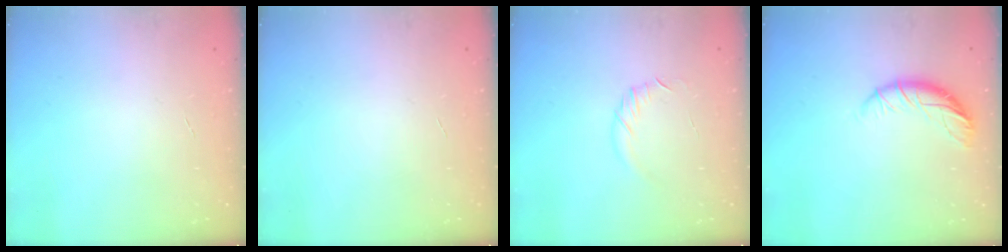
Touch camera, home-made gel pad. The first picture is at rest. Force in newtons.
{"total": 0.0}
{"total": 5.2, "press": 5.0, "slide": 1.4}
{"total": 9.5, "press": 9.5, "slide": 0.2}